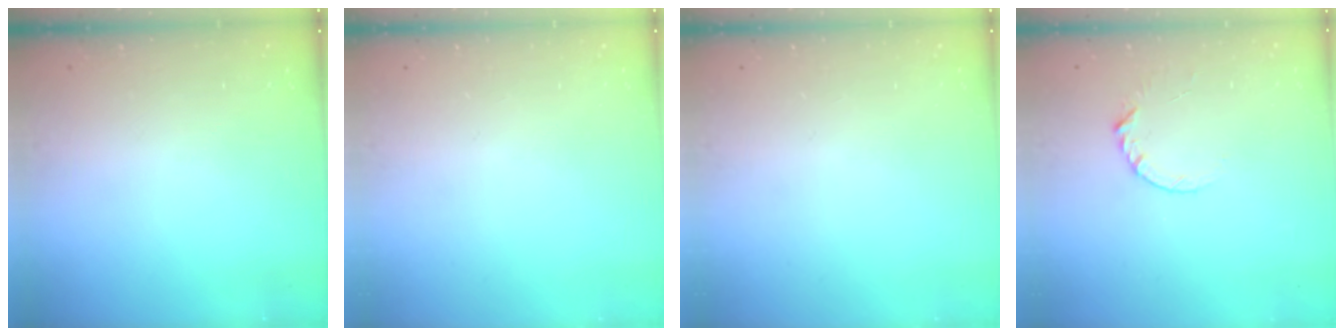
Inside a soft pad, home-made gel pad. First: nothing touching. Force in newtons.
{"total": 0.0}
{"total": 0.0}
{"total": 4.6, "press": 4.6, "slide": 0.5}